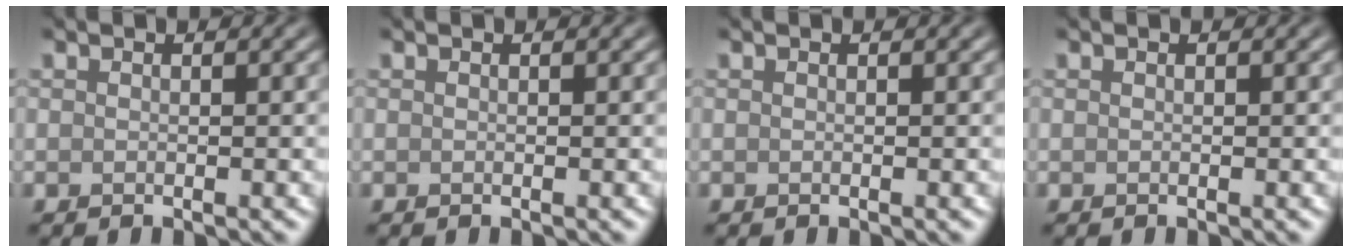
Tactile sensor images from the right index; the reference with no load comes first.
{"total": 0.0}
{"total": 0.0}
{"total": 0.0}